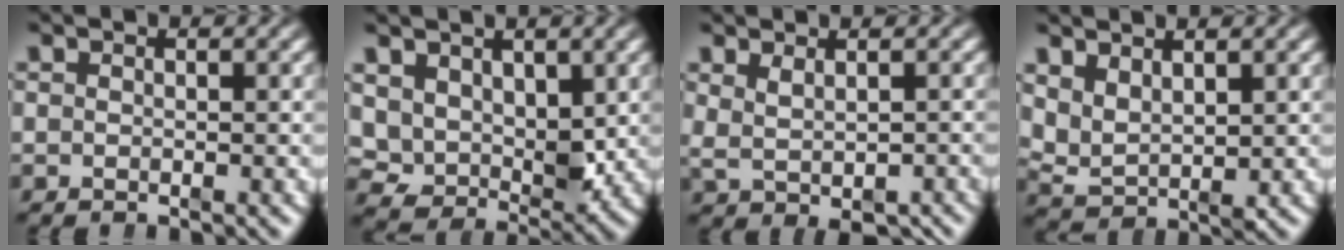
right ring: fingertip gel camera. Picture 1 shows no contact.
{"total": 6.0, "force": [0.6, 4.8, 3.5], "torque": [-0.083, -0.045, 0.026]}
{"total": 2.5, "force": [0.2, 1.0, 2.3], "torque": [-0.041, -0.010, 0.022]}
{"total": 4.1, "force": [1.0, 3.2, 2.4], "torque": [-0.079, -0.020, 0.028]}